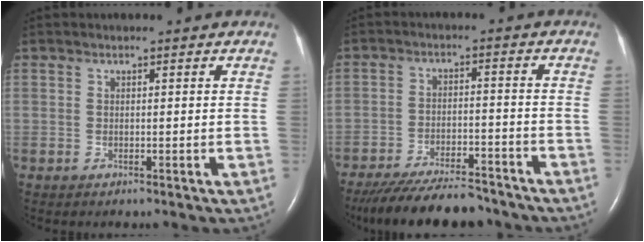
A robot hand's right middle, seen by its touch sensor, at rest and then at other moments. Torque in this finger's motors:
{"motor_torque": [1.02, -1.12, 0.14, 0.05]}